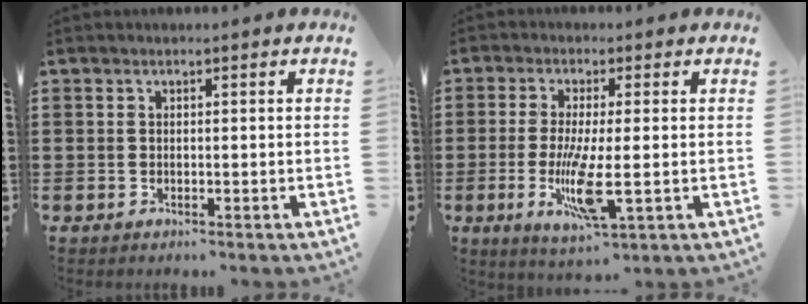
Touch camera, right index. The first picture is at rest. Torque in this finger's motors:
{"motor_torque": [2.14, 0.00, 0.82, 0.21]}